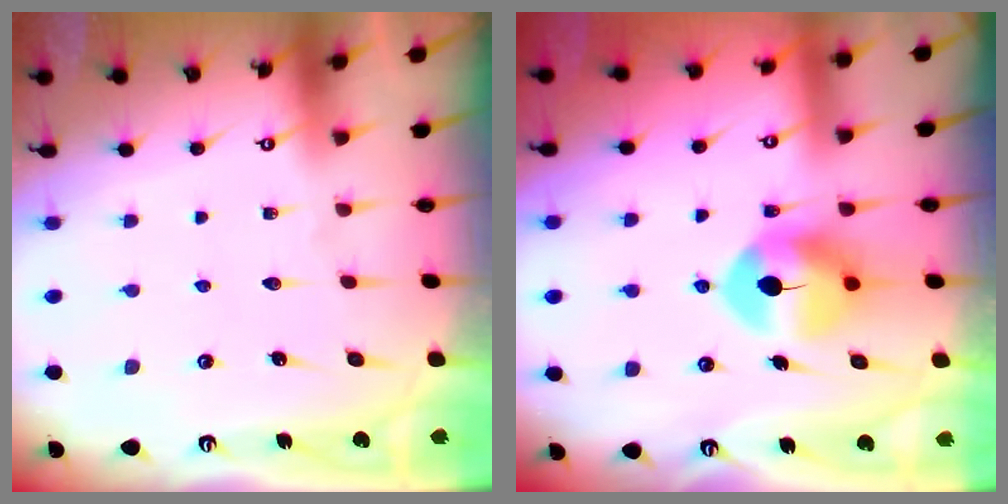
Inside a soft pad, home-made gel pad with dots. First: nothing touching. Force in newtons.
{"total": 8.4, "press": 8.3, "slide": 1.4}